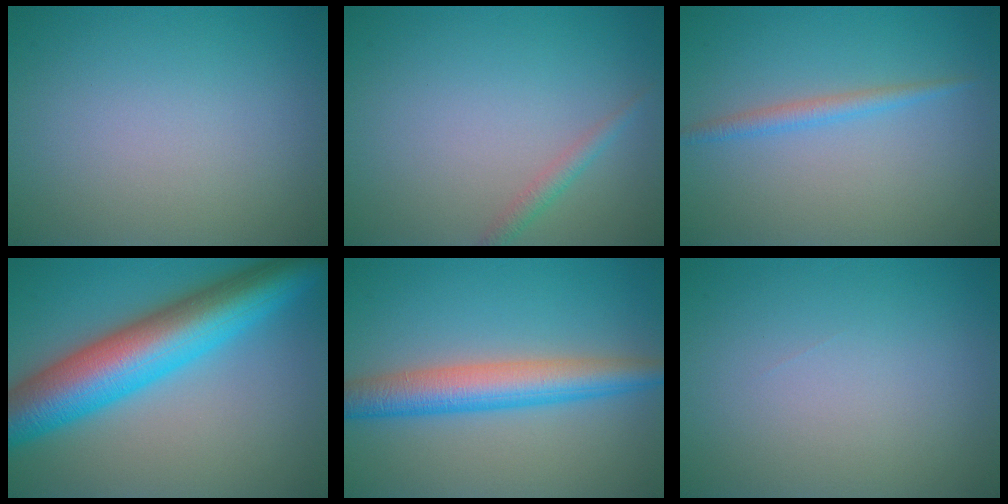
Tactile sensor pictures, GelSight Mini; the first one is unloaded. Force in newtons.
{"total": 1.3, "press": 1.3, "slide": 0.0}
{"total": 1.6, "press": 1.6, "slide": 0.0}
{"total": 11.1, "press": 11.1, "slide": 0.2}
{"total": 5.5, "press": 5.5, "slide": 0.1}
{"total": 0.0}